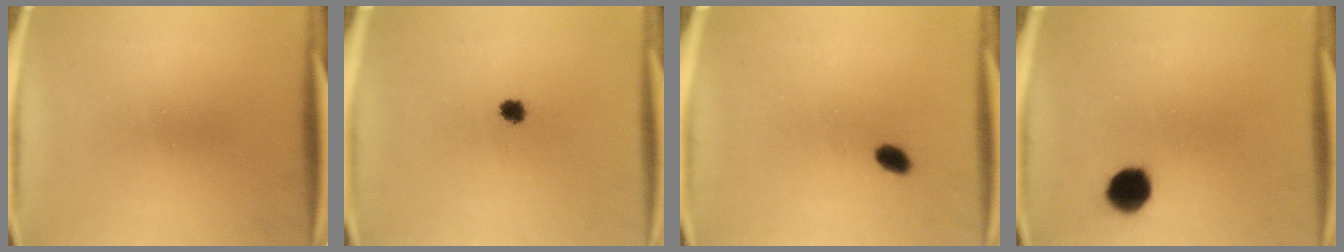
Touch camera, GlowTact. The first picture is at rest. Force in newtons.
{"total": 2.4}
{"total": 2.4}
{"total": 6.7}